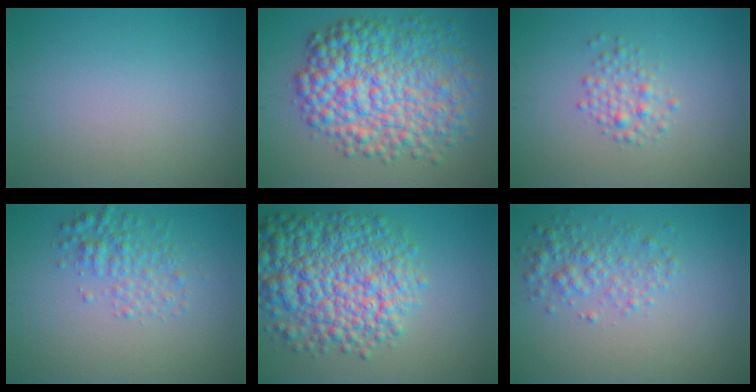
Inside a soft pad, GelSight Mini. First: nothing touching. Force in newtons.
{"total": 10.6, "press": 10.6, "slide": 0.2}
{"total": 2.0, "press": 2.0, "slide": 0.0}
{"total": 2.8, "press": 2.8, "slide": 0.1}
{"total": 10.8, "press": 10.8, "slide": 0.3}
{"total": 2.8, "press": 2.8, "slide": 0.1}